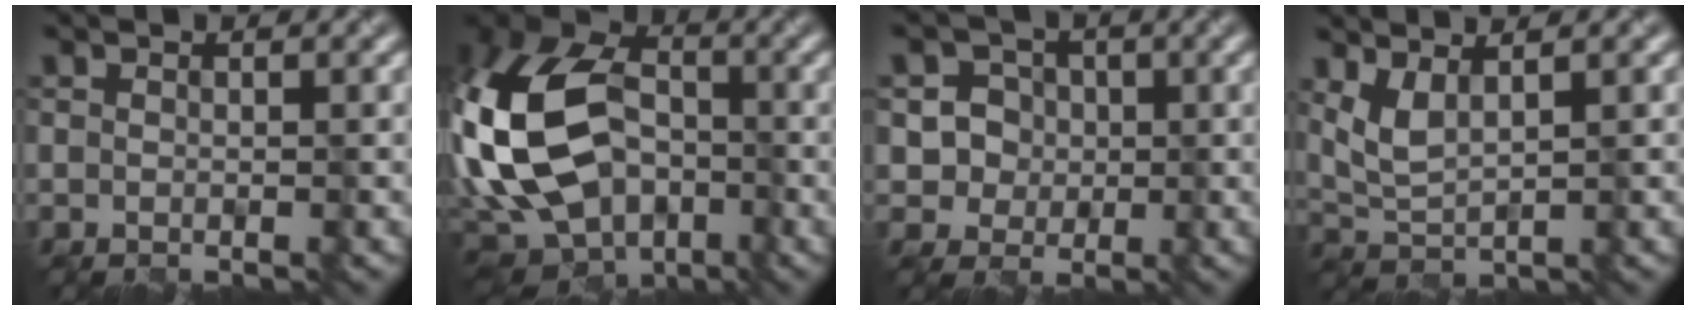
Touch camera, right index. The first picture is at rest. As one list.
[{"total": 17.5, "force": [-1.9, 12.6, 12.1], "torque": [-0.266, 0.000, -0.038]}, {"total": 4.7, "force": [0.5, 4.5, 1.4], "torque": [-0.015, 0.011, 0.000]}, {"total": 2.4, "force": [1.3, 0.7, 1.9], "torque": [-0.055, -0.005, 0.035]}]